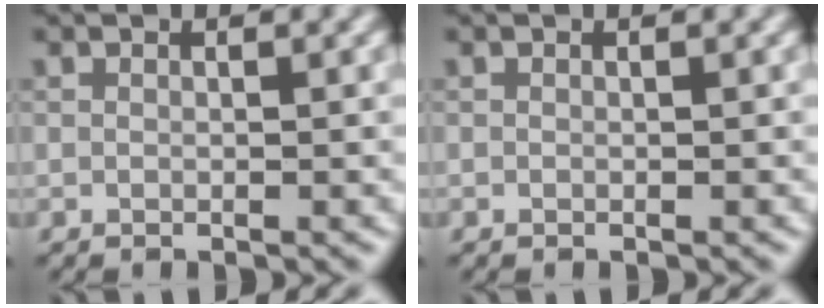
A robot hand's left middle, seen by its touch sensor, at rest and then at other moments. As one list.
[{"total": 0.0}]